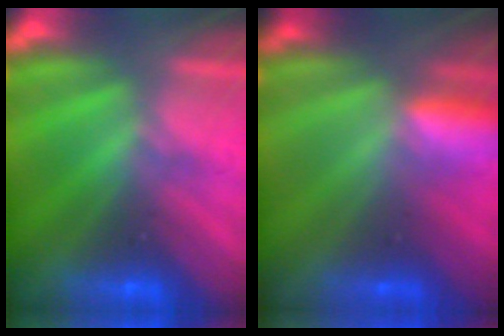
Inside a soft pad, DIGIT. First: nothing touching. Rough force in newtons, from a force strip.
{"total": 3.4}